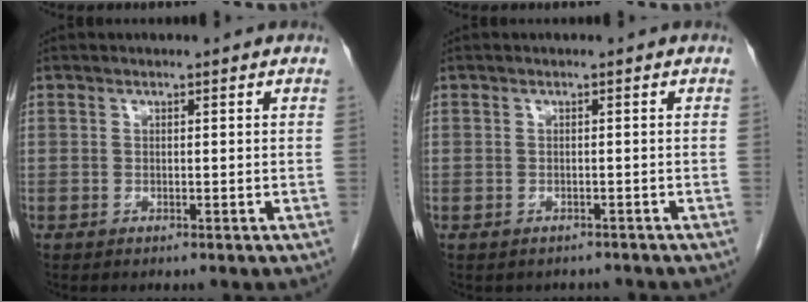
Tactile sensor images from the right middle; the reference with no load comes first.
{"total": 2.4, "force": [-2.1, 1.2, 0.2], "torque": [-0.006, 0.001, -0.026]}